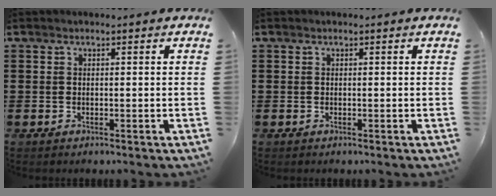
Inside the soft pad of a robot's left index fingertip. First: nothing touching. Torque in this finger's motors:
{"motor_torque": [0.00, 0.00, 0.00, 0.00]}